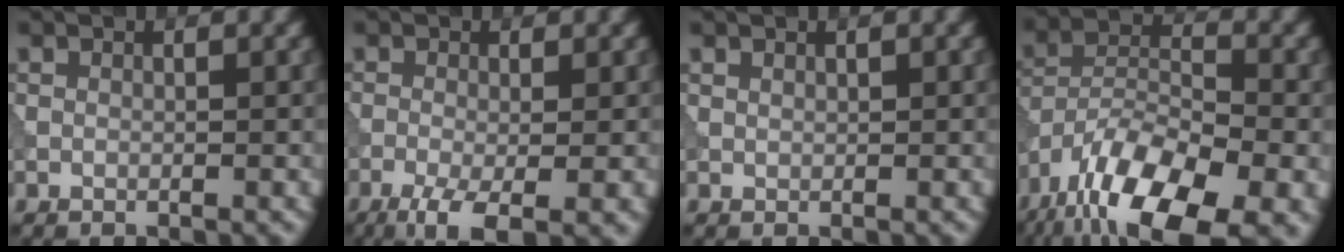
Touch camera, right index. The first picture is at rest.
{"total": 5.7, "force": [-2.7, 1.8, 4.7], "torque": [-0.093, -0.008, -0.044]}
{"total": 0.6, "force": [0.6, 0.2, -0.1], "torque": [-0.002, 0.000, 0.014]}
{"total": 15.1, "force": [-10.4, 5.8, 9.2], "torque": [-0.170, -0.019, -0.166]}